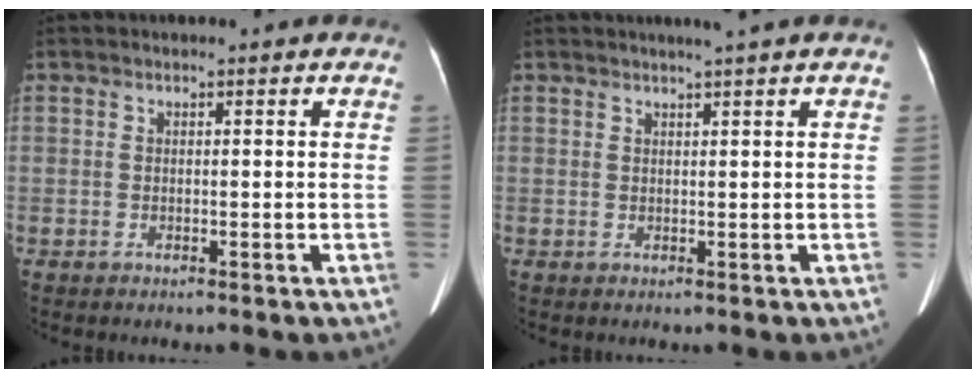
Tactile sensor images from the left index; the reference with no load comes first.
{"total": 2.3, "force": [1.7, -0.7, 1.3], "torque": [-0.016, 0.003, 0.030]}